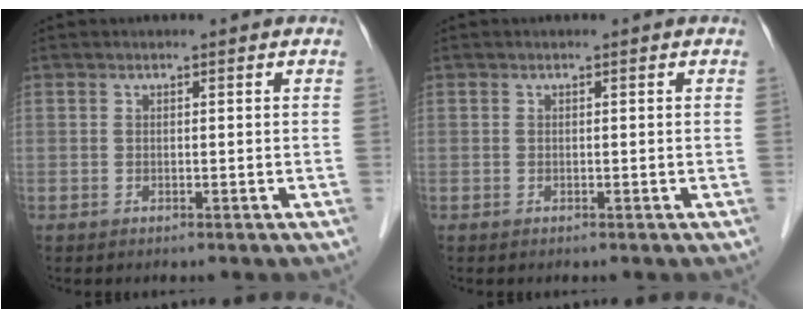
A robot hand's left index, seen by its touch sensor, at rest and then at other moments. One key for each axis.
{"total": 0.0}